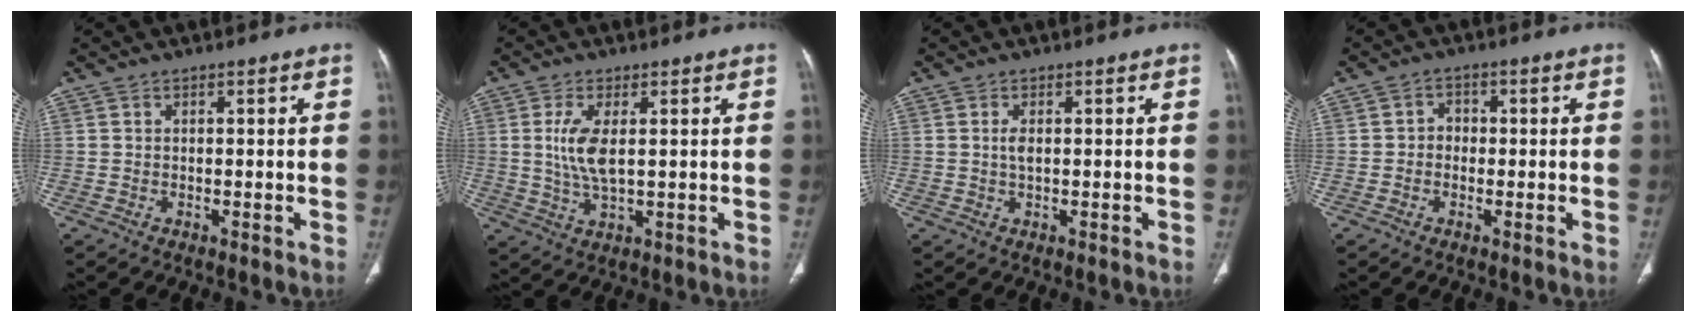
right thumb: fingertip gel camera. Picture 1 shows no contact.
{"total": 6.5, "force": [1.1, 2.5, 5.9], "torque": [-0.135, -0.011, 0.026]}
{"total": 1.7, "force": [0.3, 0.8, 1.4], "torque": [-0.030, -0.001, 0.006]}
{"total": 2.5, "force": [-0.2, 2.2, 1.1], "torque": [0.000, 0.010, -0.011]}